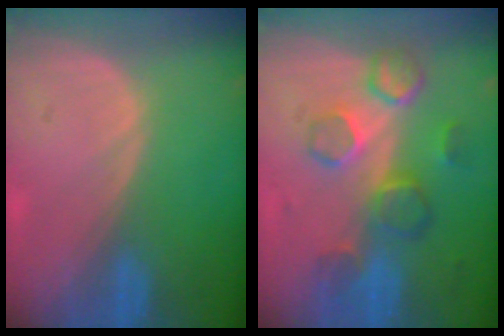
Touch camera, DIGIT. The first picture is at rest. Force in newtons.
{"total": 8.4, "press": 7.7, "slide": 3.4}